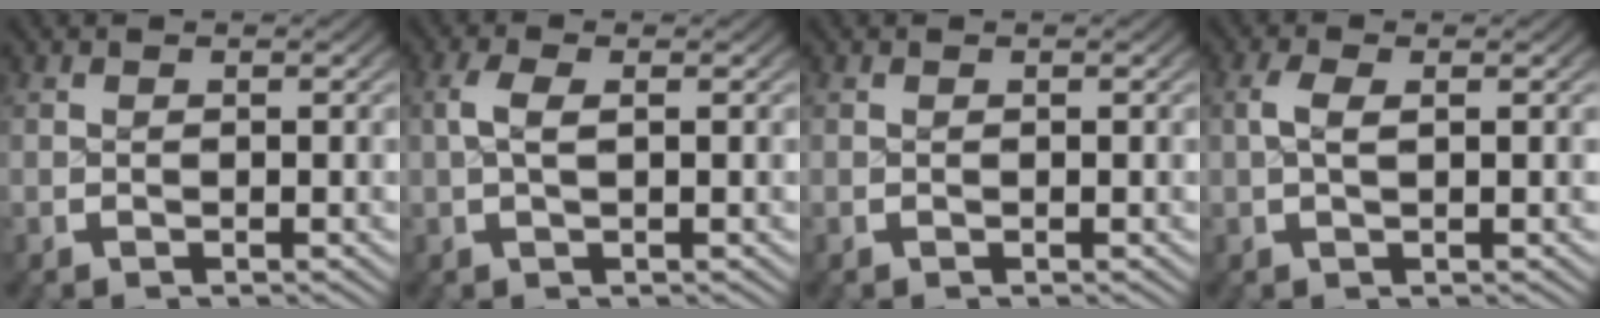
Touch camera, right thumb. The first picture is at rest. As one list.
[{"total": 2.0, "force": [0.5, 0.7, 1.8], "torque": [-0.042, 0.003, 0.010]}, {"total": 0.0}, {"total": 1.7, "force": [0.5, 0.6, 1.5], "torque": [-0.033, 0.002, 0.011]}]